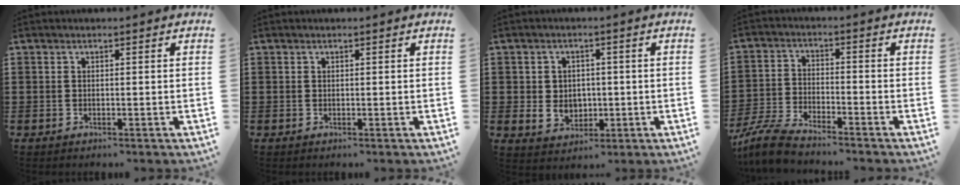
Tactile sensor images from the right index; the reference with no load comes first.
{"total": 0.0}
{"total": 3.4, "force": [0.2, 3.1, 1.1], "torque": [-0.027, 0.005, 0.000]}
{"total": 6.2, "force": [-5.8, 0.3, 2.2], "torque": [-0.067, -0.008, -0.119]}